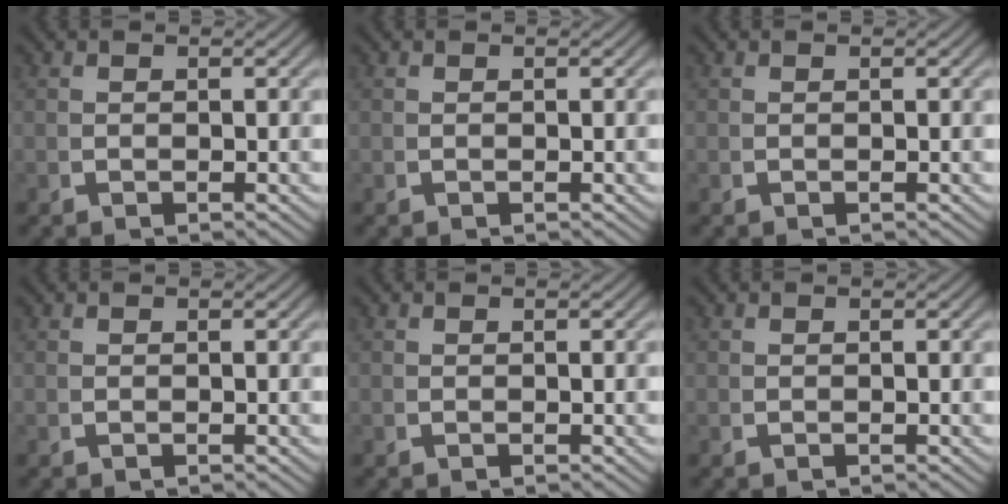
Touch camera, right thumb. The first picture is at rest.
{"total": 0.0}
{"total": 0.0}
{"total": 0.0}
{"total": 0.0}
{"total": 0.0}